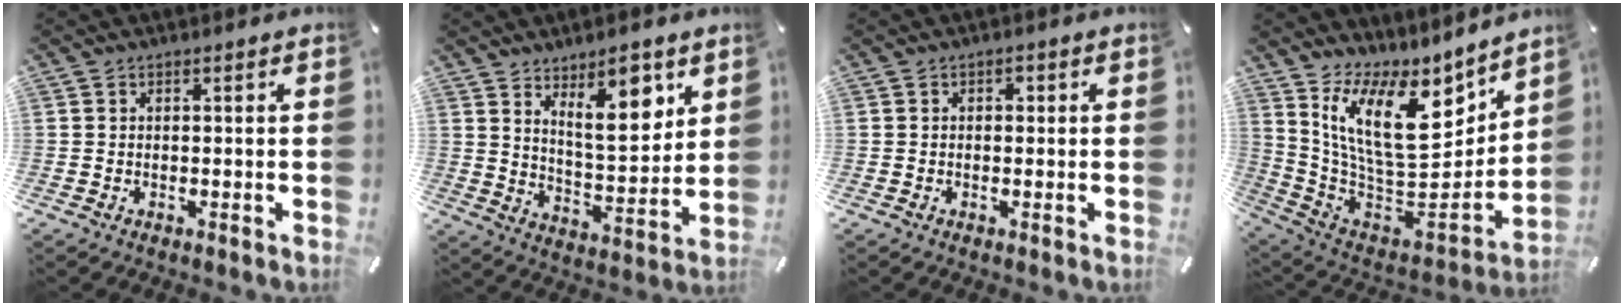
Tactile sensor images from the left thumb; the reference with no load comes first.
{"total": 12.6, "force": [8.2, 5.2, 8.0], "torque": [-0.104, -0.050, 0.138]}
{"total": 1.1, "force": [0.1, 0.9, 0.6], "torque": [-0.006, 0.002, -0.003]}
{"total": 19.4, "force": [8.0, 11.0, 13.9], "torque": [-0.270, -0.071, 0.147]}